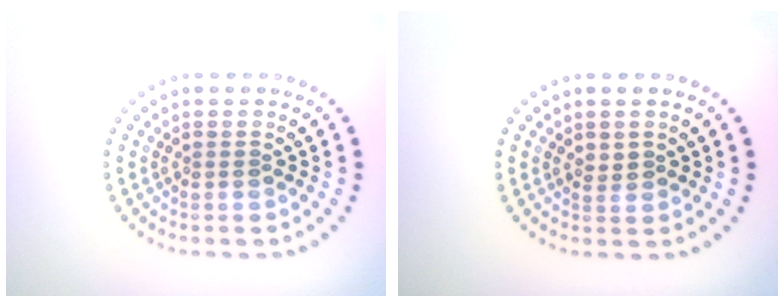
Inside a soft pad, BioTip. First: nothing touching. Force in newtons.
{"total": 0.9, "press": 0.8, "slide": 0.4}